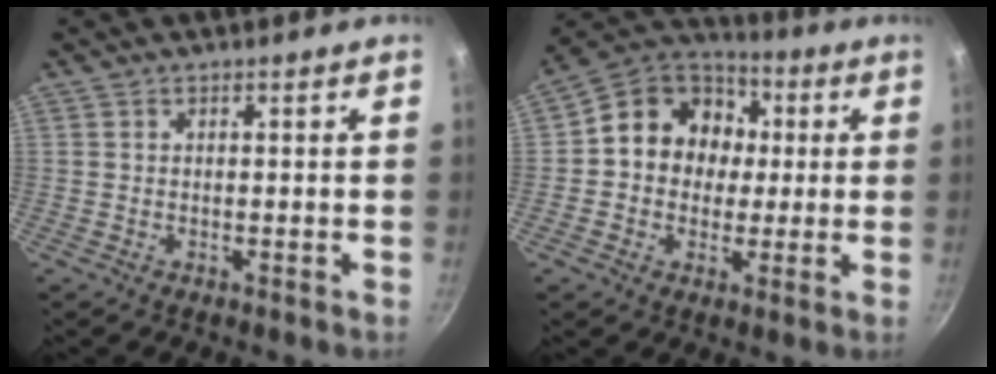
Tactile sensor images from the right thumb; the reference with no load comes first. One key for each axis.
{"total": 14.4, "fx": 1.5, "fy": 12.4, "fz": 7.2, "tx": -0.076, "ty": 0.027, "tz": 0.005}